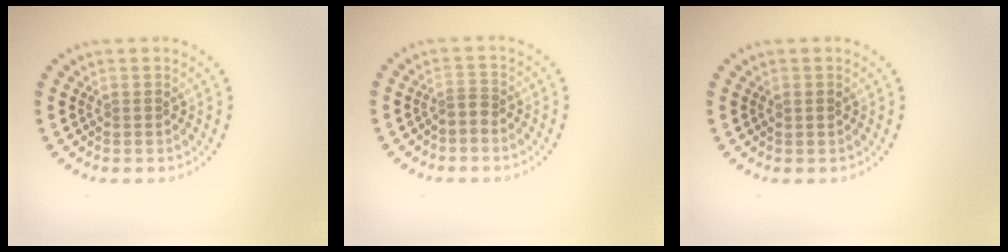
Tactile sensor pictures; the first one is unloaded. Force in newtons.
{"total": 1.1, "press": 0.7, "slide": 0.9}
{"total": 0.7, "press": 0.7, "slide": 0.0}